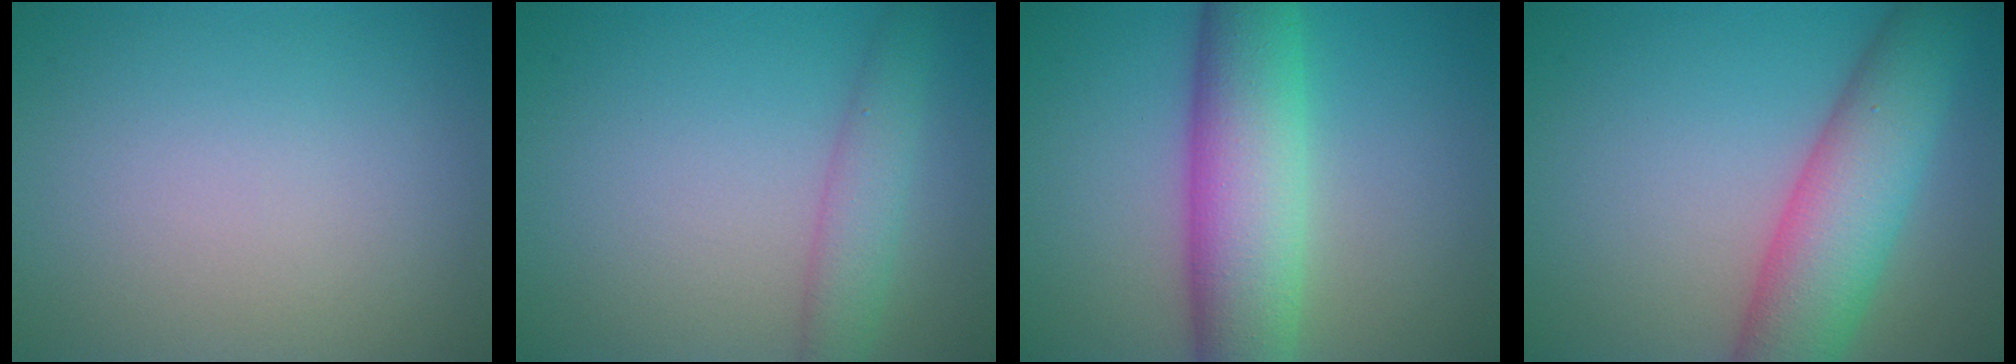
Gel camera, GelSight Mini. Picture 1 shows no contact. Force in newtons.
{"total": 2.9, "press": 2.9, "slide": 0.1}
{"total": 8.9, "press": 8.9, "slide": 0.4}
{"total": 8.1, "press": 8.1, "slide": 0.5}